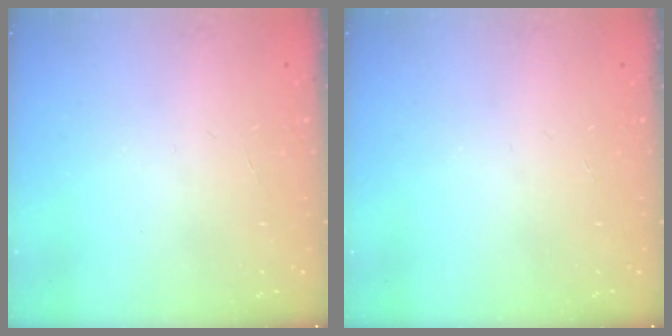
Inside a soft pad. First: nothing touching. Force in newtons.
{"total": 0.0}